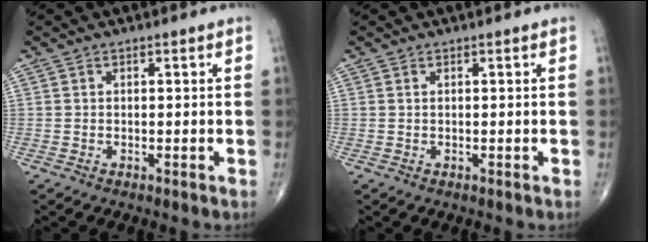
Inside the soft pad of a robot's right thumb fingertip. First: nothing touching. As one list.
[{"total": 0.0}]